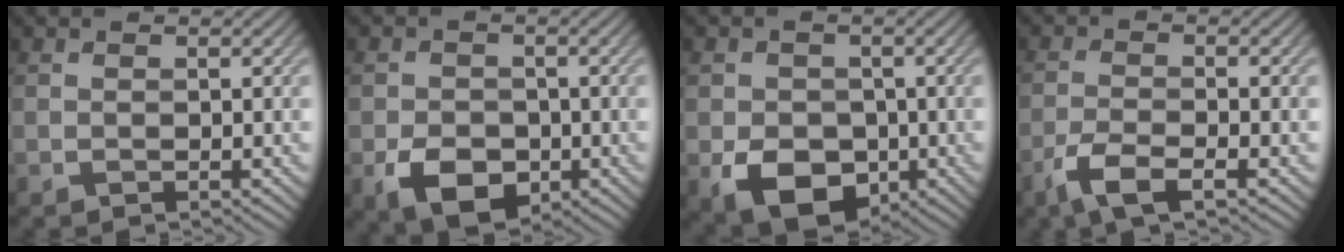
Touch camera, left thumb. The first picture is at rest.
{"total": 5.8, "force": [-2.3, 4.2, 3.3], "torque": [-0.063, -0.014, -0.043]}
{"total": 7.3, "force": [-2.4, 5.5, 4.1], "torque": [-0.080, -0.021, -0.045]}
{"total": 4.4, "force": [-2.8, 1.0, 3.3], "torque": [-0.075, -0.006, -0.063]}